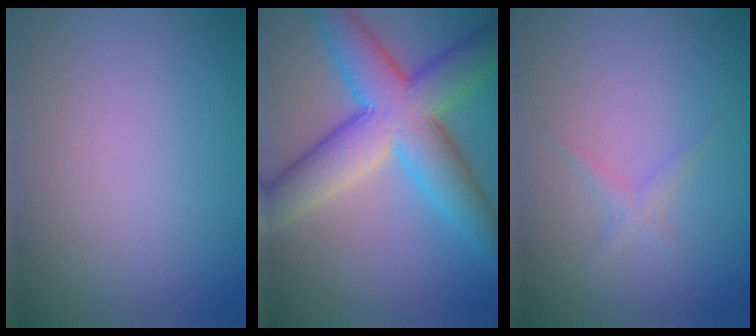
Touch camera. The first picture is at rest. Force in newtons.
{"total": 10.0, "press": 10.0, "slide": 0.2}
{"total": 1.0, "press": 1.0, "slide": 0.0}